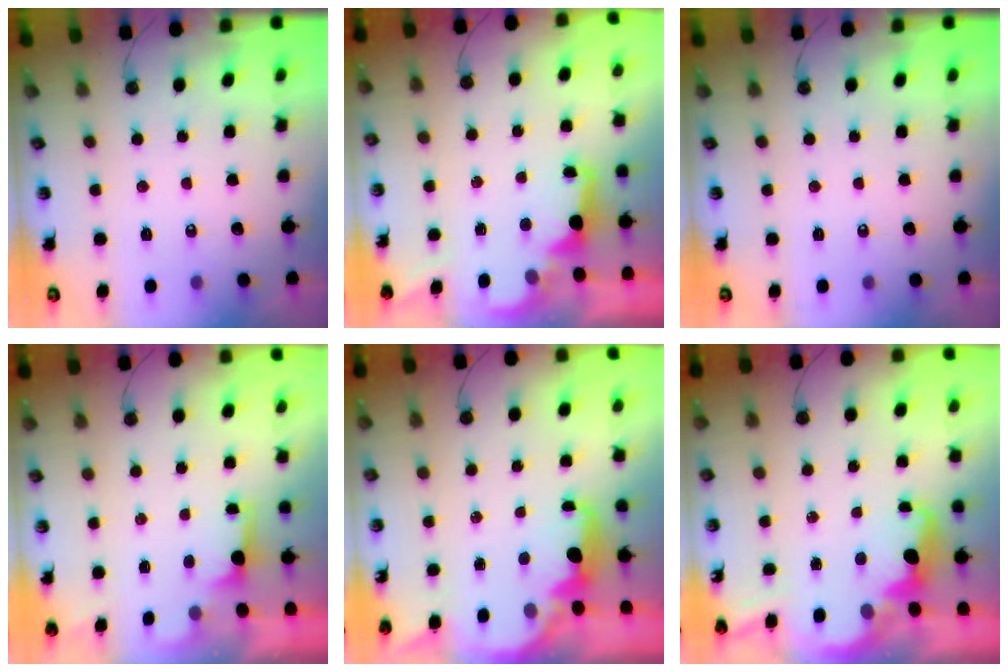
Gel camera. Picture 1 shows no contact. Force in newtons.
{"total": 2.6, "press": 2.5, "slide": 0.6}
{"total": 0.0}
{"total": 0.9, "press": 0.4, "slide": 0.8}
{"total": 2.3, "press": 2.3, "slide": 0.4}
{"total": 3.8, "press": 3.7, "slide": 0.5}